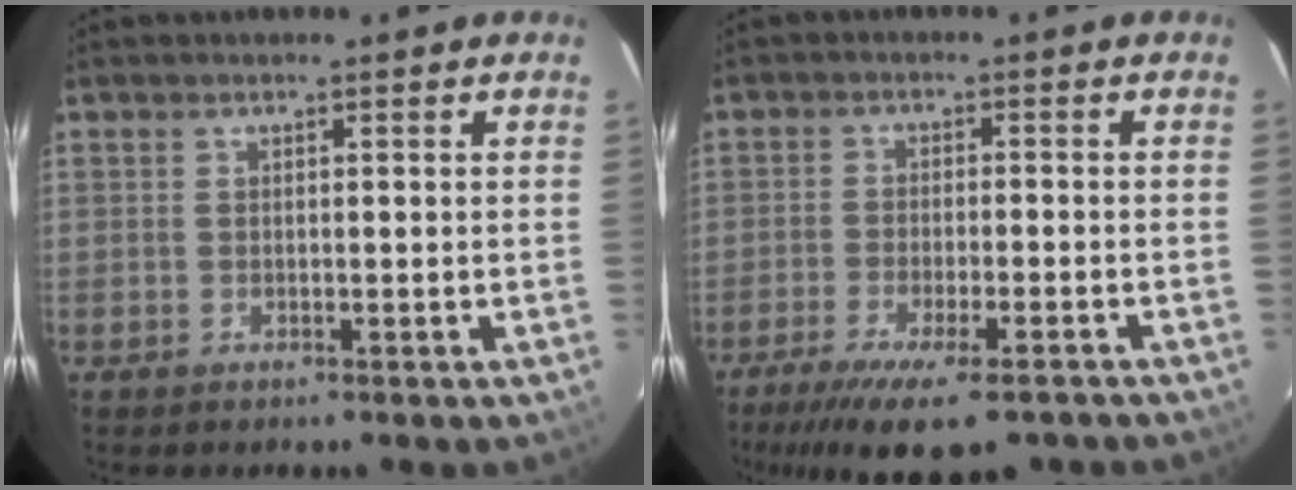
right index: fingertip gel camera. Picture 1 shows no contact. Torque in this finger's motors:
{"motor_torque": [1.46, -0.69, 0.71, 0.14]}